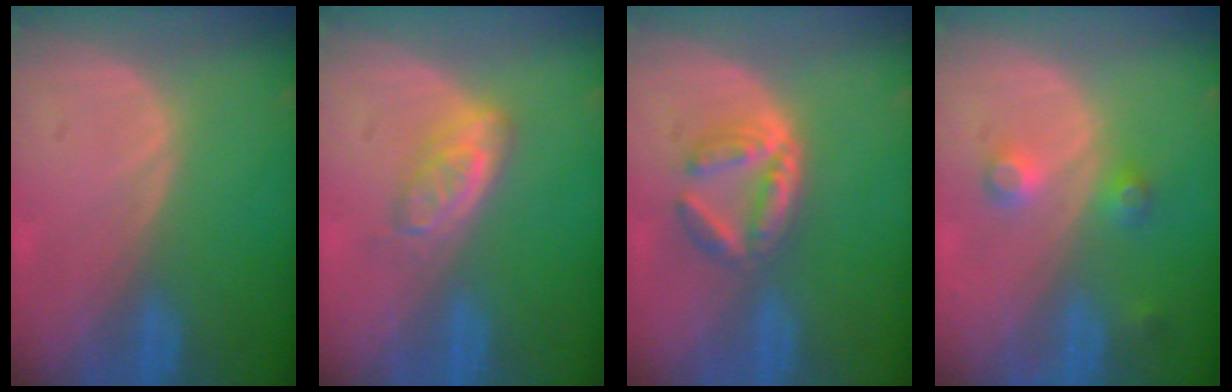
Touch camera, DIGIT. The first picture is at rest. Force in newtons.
{"total": 4.7, "press": 4.3, "slide": 1.9}
{"total": 5.8, "press": 5.3, "slide": 2.4}
{"total": 3.5, "press": 3.3, "slide": 1.4}